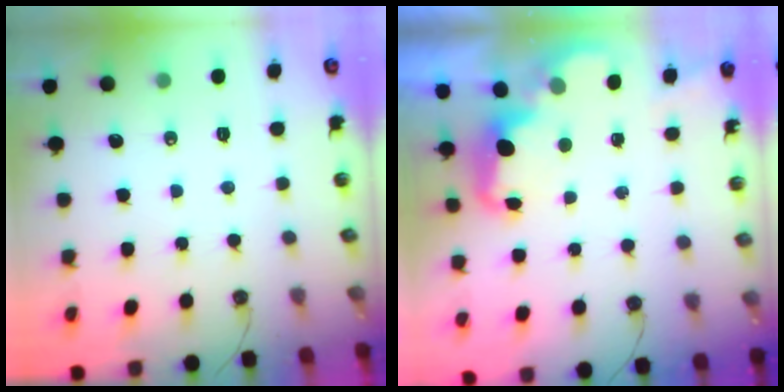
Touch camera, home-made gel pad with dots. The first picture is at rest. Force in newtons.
{"total": 2.7, "press": 2.6, "slide": 0.7}